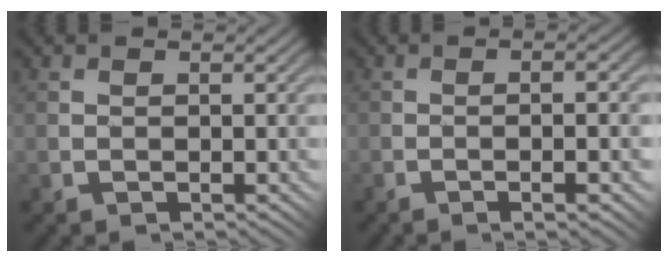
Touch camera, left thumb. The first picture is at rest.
{"total": 6.4, "force": [-2.2, 1.0, 6.0], "torque": [-0.073, 0.004, -0.025]}